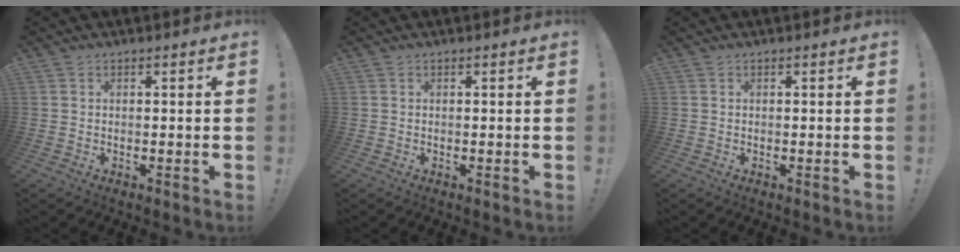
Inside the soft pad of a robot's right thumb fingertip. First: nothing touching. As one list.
[{"total": 0.0}, {"total": 0.0}]